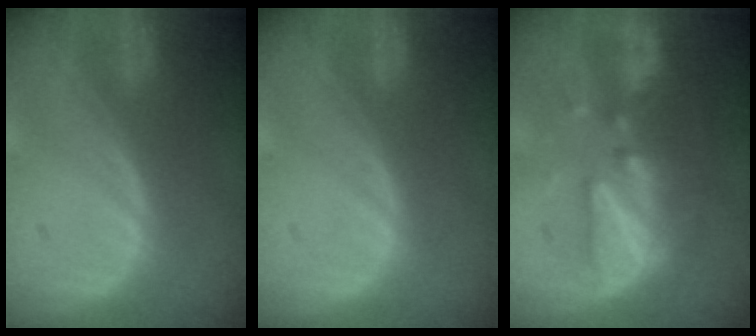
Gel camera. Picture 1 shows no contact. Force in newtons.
{"total": 0.0}
{"total": 8.6, "press": 8.1, "slide": 2.7}